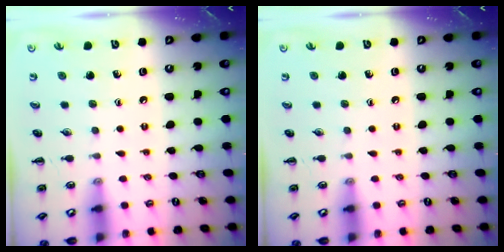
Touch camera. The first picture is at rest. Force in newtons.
{"total": 0.0}